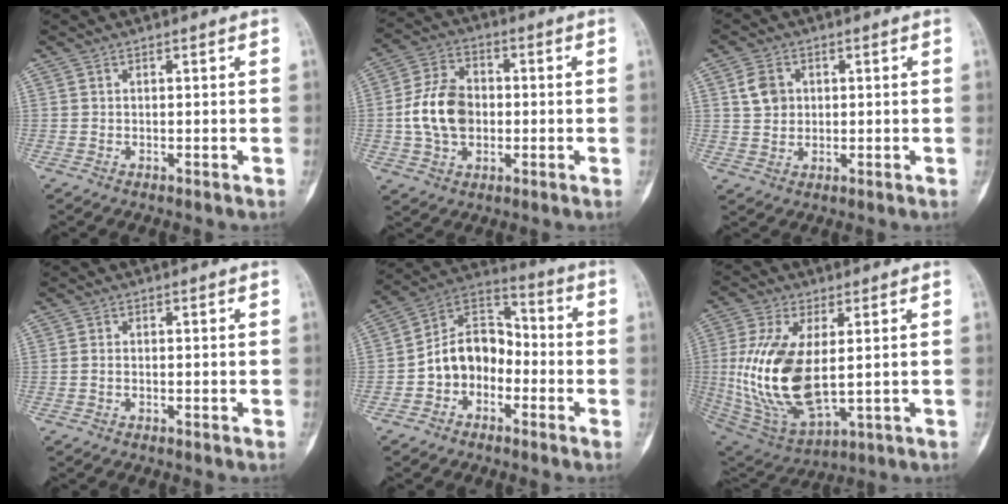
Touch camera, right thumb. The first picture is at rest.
{"total": 11.7, "force": [-0.8, 8.4, 8.2], "torque": [-0.133, 0.018, -0.018]}
{"total": 5.1, "force": [1.3, 4.0, 2.8], "torque": [-0.037, -0.004, 0.024]}
{"total": 0.6, "force": [-0.2, 0.4, 0.5], "torque": [-0.011, 0.000, -0.003]}
{"total": 11.5, "force": [-3.2, 8.8, 6.7], "torque": [-0.090, 0.055, -0.070]}
{"total": 18.7, "force": [0.5, 9.0, 16.4], "torque": [-0.340, -0.018, 0.031]}